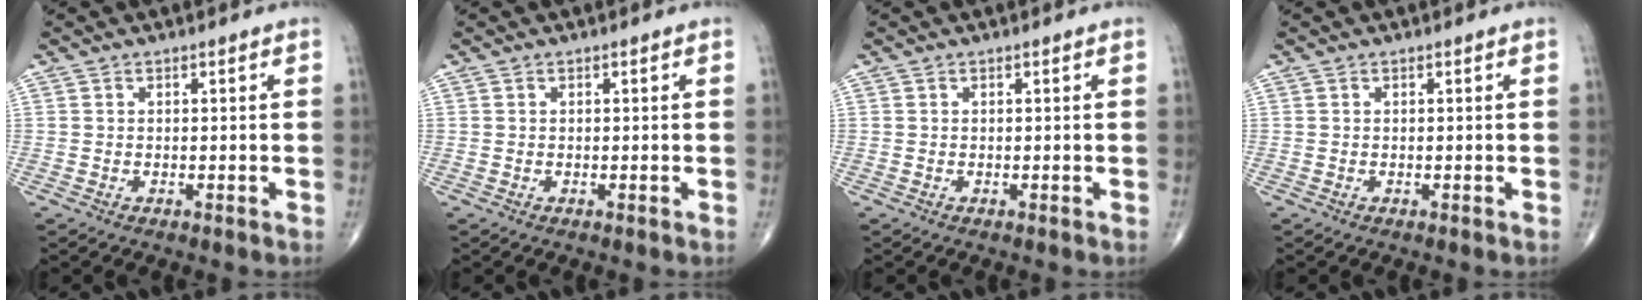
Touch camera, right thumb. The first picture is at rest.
{"total": 0.0}
{"total": 0.0}
{"total": 0.0}